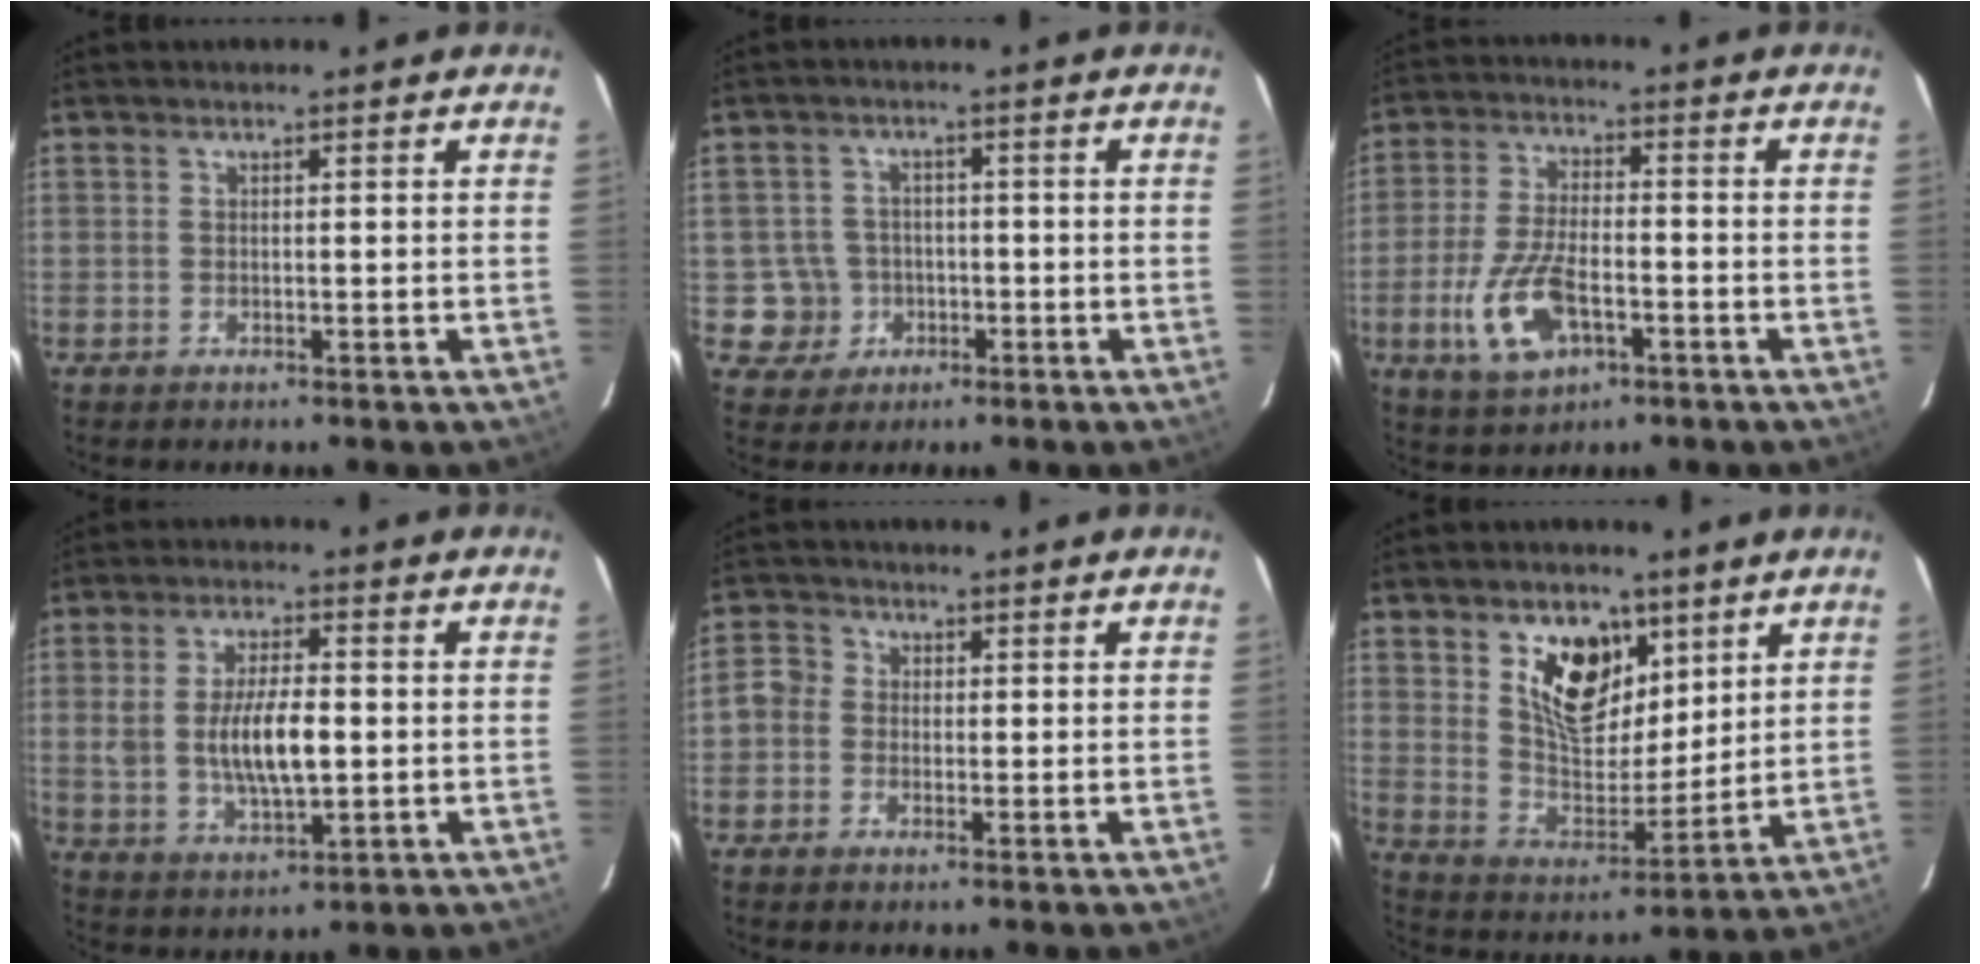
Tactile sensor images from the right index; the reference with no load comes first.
{"total": 5.8, "force": [-1.5, 5.6, 0.3], "torque": [-0.018, 0.024, -0.017]}
{"total": 11.7, "force": [-4.3, 5.4, 9.4], "torque": [-0.207, -0.008, -0.074]}
{"total": 10.1, "force": [-0.3, 4.0, 9.3], "torque": [-0.179, -0.003, 0.001]}
{"total": 3.6, "force": [-0.9, 3.3, 0.9], "torque": [-0.012, 0.012, -0.026]}
{"total": 13.2, "force": [6.5, 7.8, 8.4], "torque": [-0.142, -0.004, 0.124]}